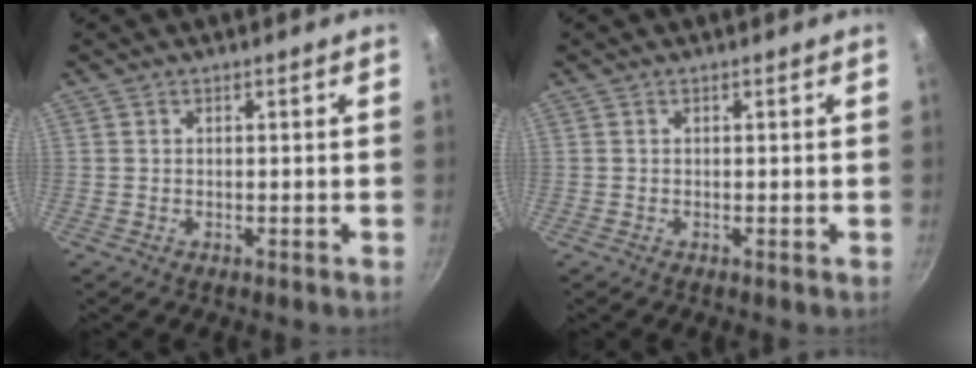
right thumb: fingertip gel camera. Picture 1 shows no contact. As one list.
[{"total": 0.0}]